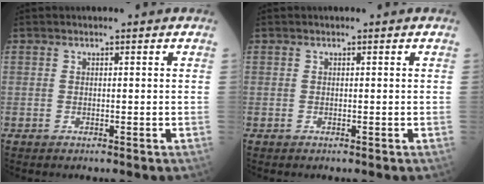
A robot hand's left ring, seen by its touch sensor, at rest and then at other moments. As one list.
[{"total": 0.0}]